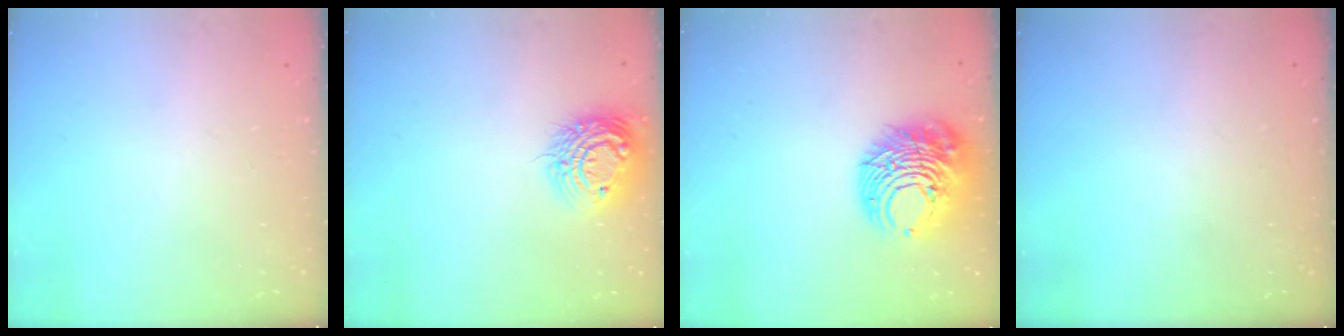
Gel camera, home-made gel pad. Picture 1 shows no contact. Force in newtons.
{"total": 12.8, "press": 12.8, "slide": 0.7}
{"total": 13.0, "press": 12.9, "slide": 1.6}
{"total": 0.0}